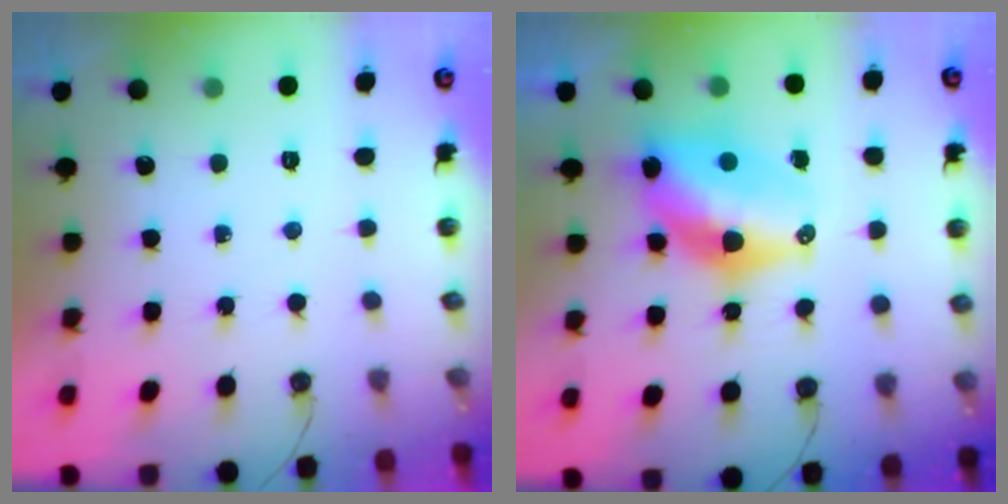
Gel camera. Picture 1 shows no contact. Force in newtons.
{"total": 13.7, "press": 13.2, "slide": 3.8}